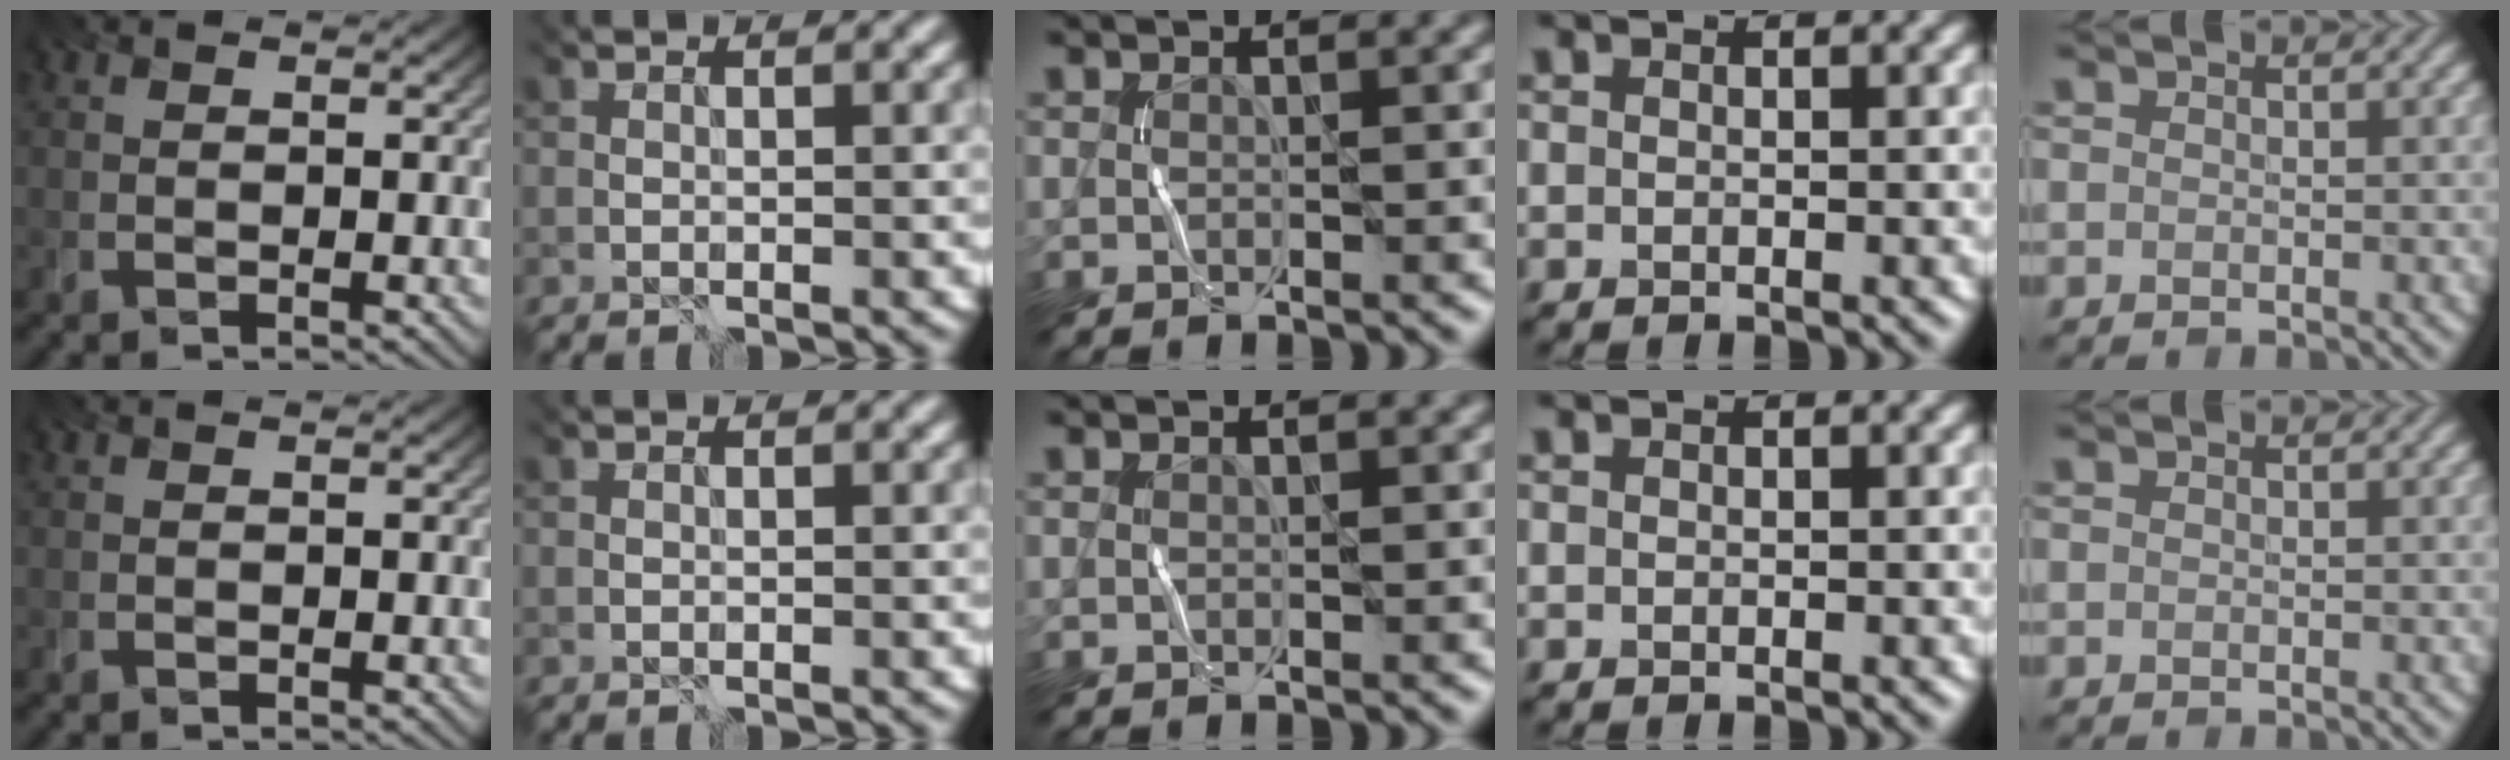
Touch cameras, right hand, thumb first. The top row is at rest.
{}